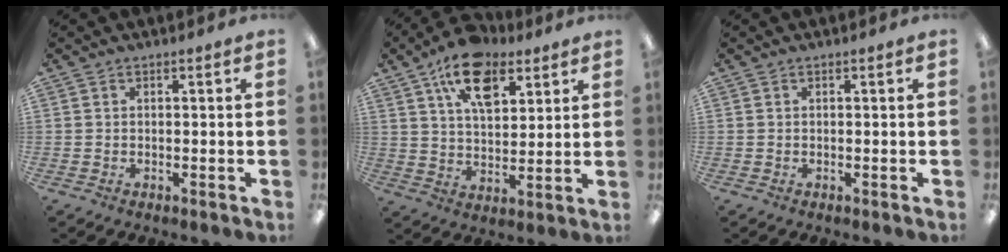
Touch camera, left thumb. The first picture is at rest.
{"total": 14.6, "force": [8.8, 7.8, 8.6], "torque": [-0.139, -0.031, 0.158]}
{"total": 0.0}